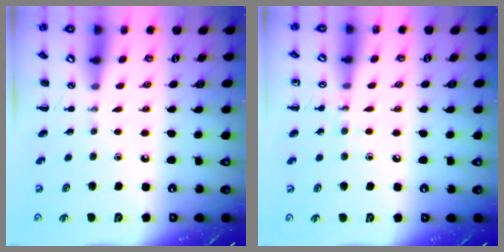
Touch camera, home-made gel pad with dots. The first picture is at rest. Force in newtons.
{"total": 5.8, "press": 5.5, "slide": 1.7}